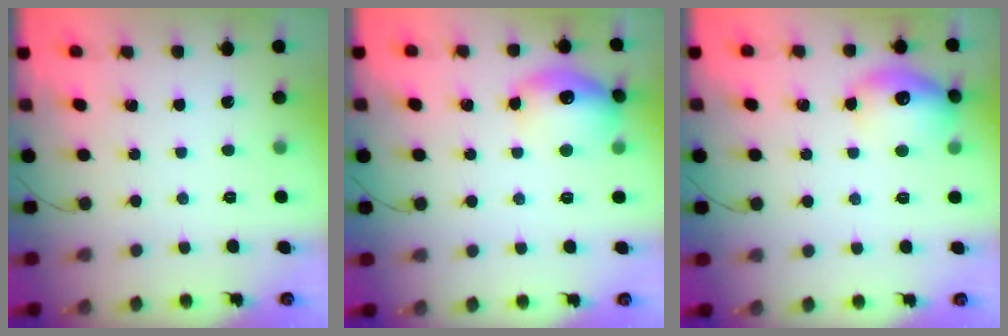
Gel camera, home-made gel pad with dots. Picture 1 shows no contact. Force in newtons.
{"total": 14.8, "press": 14.8, "slide": 1.0}
{"total": 14.0, "press": 13.9, "slide": 1.3}